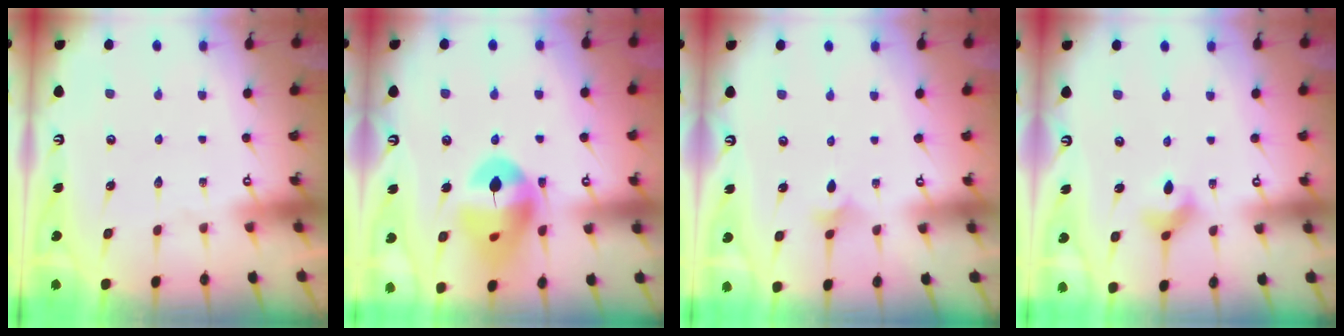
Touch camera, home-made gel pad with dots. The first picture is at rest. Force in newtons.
{"total": 15.8, "press": 15.7, "slide": 1.8}
{"total": 2.3, "press": 2.2, "slide": 0.6}
{"total": 5.1, "press": 5.0, "slide": 1.3}